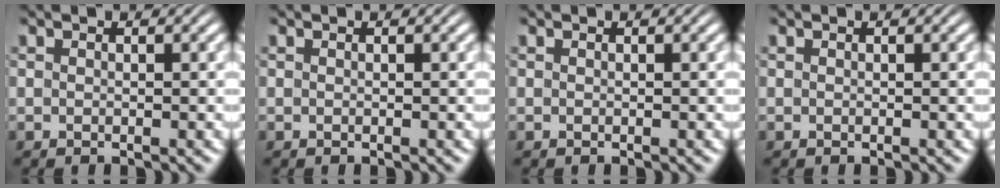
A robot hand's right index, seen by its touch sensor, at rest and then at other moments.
{"total": 0.0}
{"total": 0.0}
{"total": 0.0}